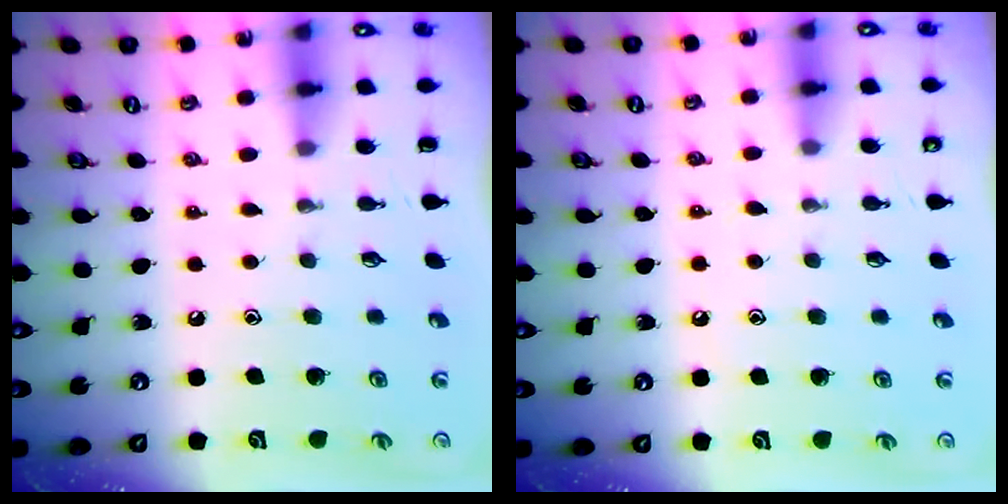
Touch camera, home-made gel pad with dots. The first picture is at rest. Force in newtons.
{"total": 6.7, "press": 6.7, "slide": 0.9}